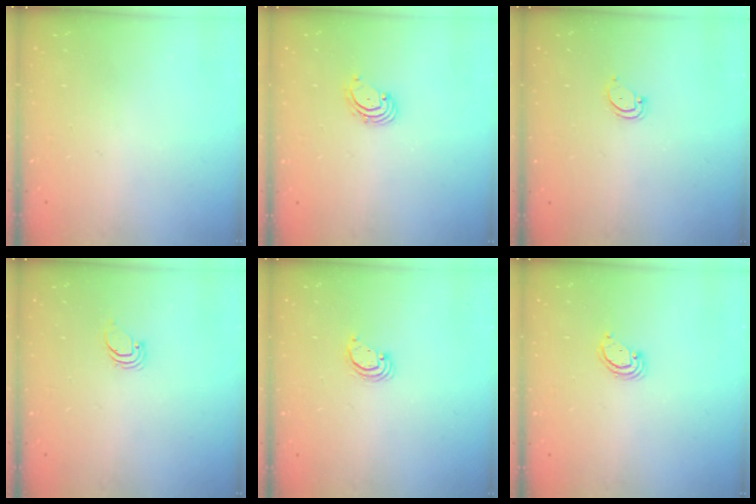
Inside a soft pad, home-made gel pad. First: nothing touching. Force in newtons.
{"total": 2.0, "press": 1.9, "slide": 0.6}
{"total": 2.8, "press": 2.8, "slide": 0.2}
{"total": 0.9, "press": 0.9, "slide": 0.0}
{"total": 2.7, "press": 2.7, "slide": 0.2}
{"total": 2.3, "press": 2.3, "slide": 0.2}